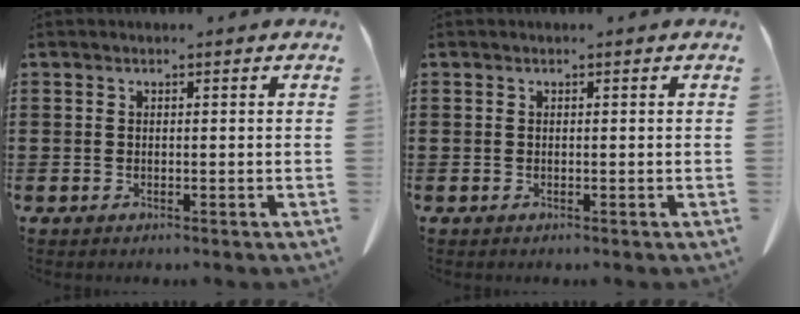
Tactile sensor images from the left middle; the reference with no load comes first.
{"total": 0.0}